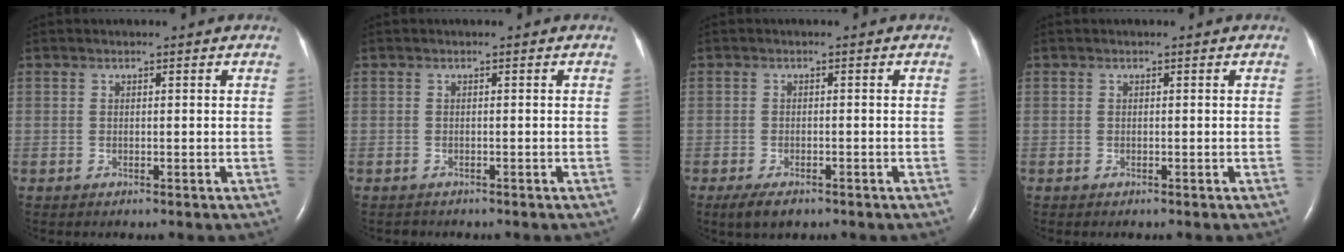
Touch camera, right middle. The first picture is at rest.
{"total": 0.7, "force": [-0.7, 0.3, -0.1], "torque": [-0.007, -0.001, -0.011]}
{"total": 3.5, "force": [-2.4, 1.3, 2.2], "torque": [-0.046, -0.007, -0.035]}
{"total": 0.0}